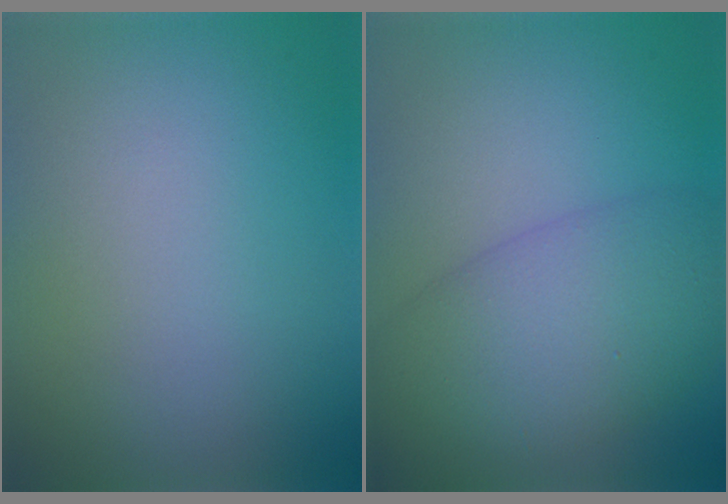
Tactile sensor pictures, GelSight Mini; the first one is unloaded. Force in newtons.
{"total": 7.5, "press": 7.5, "slide": 0.3}